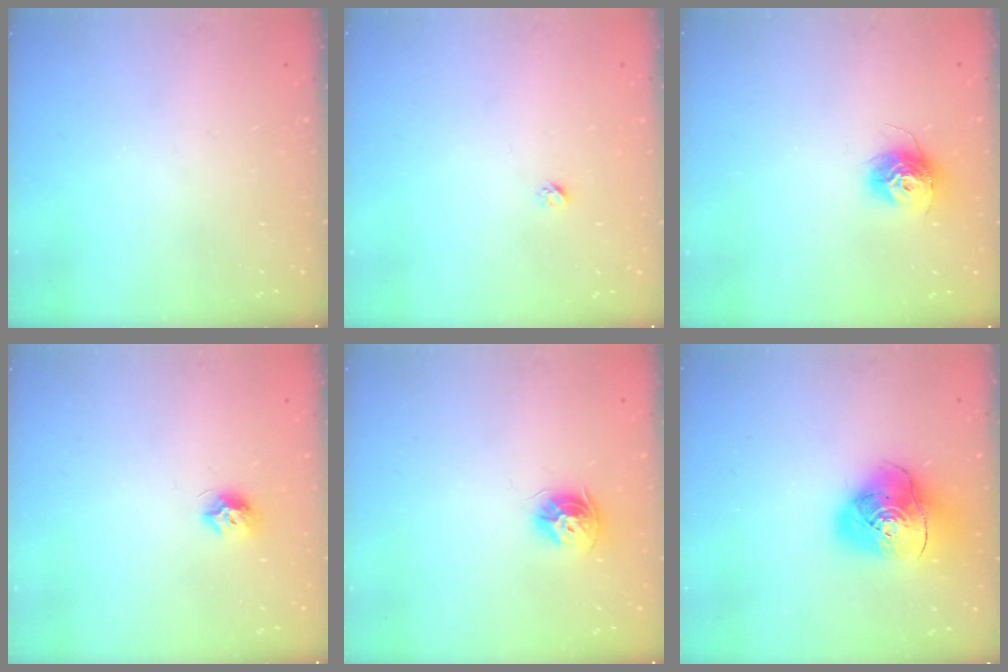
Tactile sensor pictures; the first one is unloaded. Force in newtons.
{"total": 1.9, "press": 1.9, "slide": 0.1}
{"total": 11.5, "press": 11.4, "slide": 0.8}
{"total": 8.2, "press": 8.2, "slide": 0.7}
{"total": 9.3, "press": 9.3, "slide": 1.0}
{"total": 14.0, "press": 13.9, "slide": 1.8}